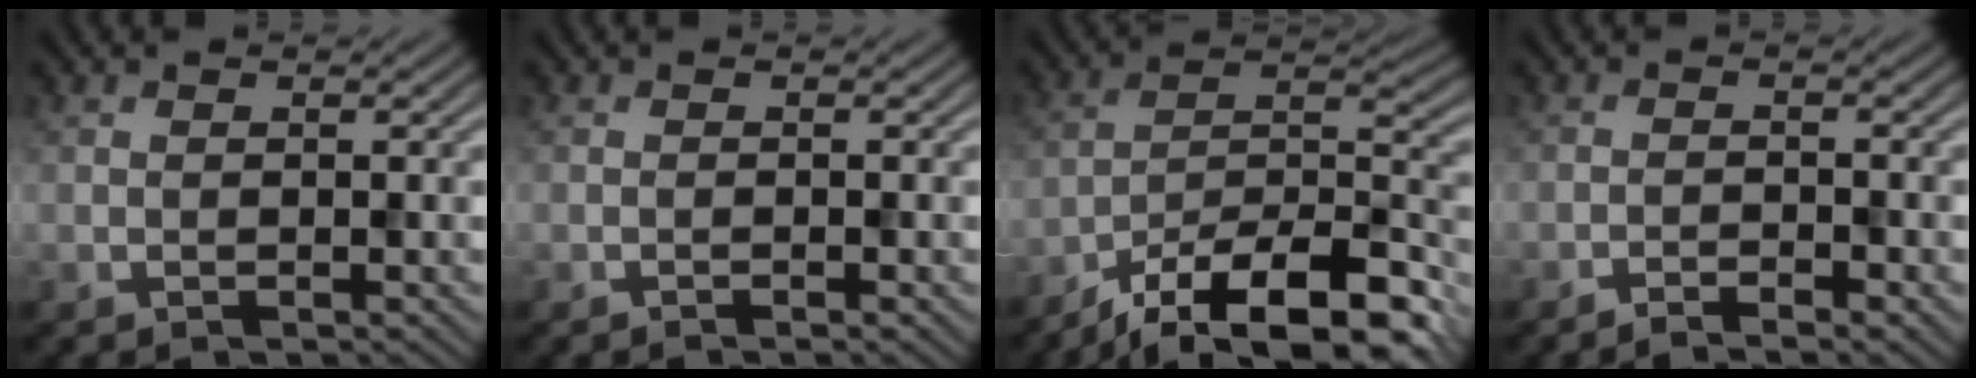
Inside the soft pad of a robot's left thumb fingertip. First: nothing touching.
{"total": 0.5, "force": [-0.4, 0.0, 0.3], "torque": [-0.004, 0.001, -0.007]}
{"total": 16.2, "force": [-12.9, 5.0, 8.5], "torque": [-0.154, -0.018, -0.197]}
{"total": 2.3, "force": [-1.9, 0.2, 1.3], "torque": [-0.026, 0.004, -0.035]}